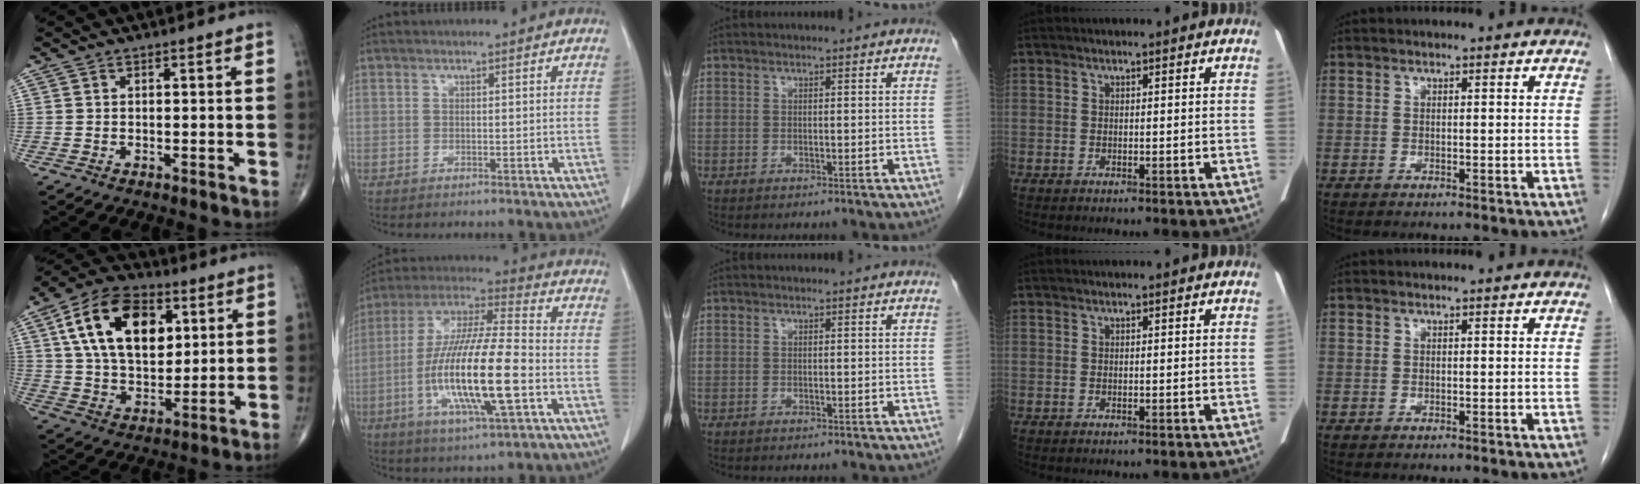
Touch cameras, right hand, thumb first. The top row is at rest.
{"thumb": {"total": 19.9, "force": [6.4, 12.1, 14.4], "torque": [-0.224, -0.011, 0.110]}, "index": {"total": 19.2, "force": [-4.5, 2.4, 18.5], "torque": [-0.367, -0.013, -0.080]}}